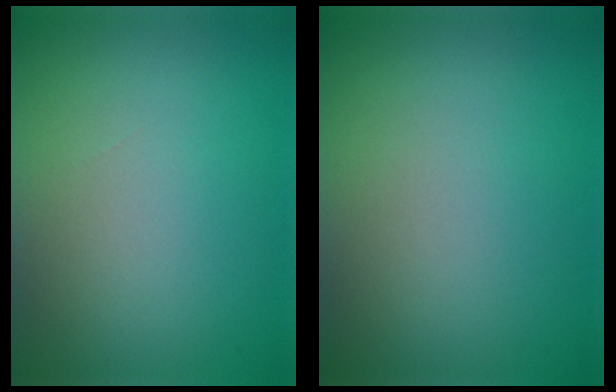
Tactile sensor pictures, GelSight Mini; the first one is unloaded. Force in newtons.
{"total": 0.0}